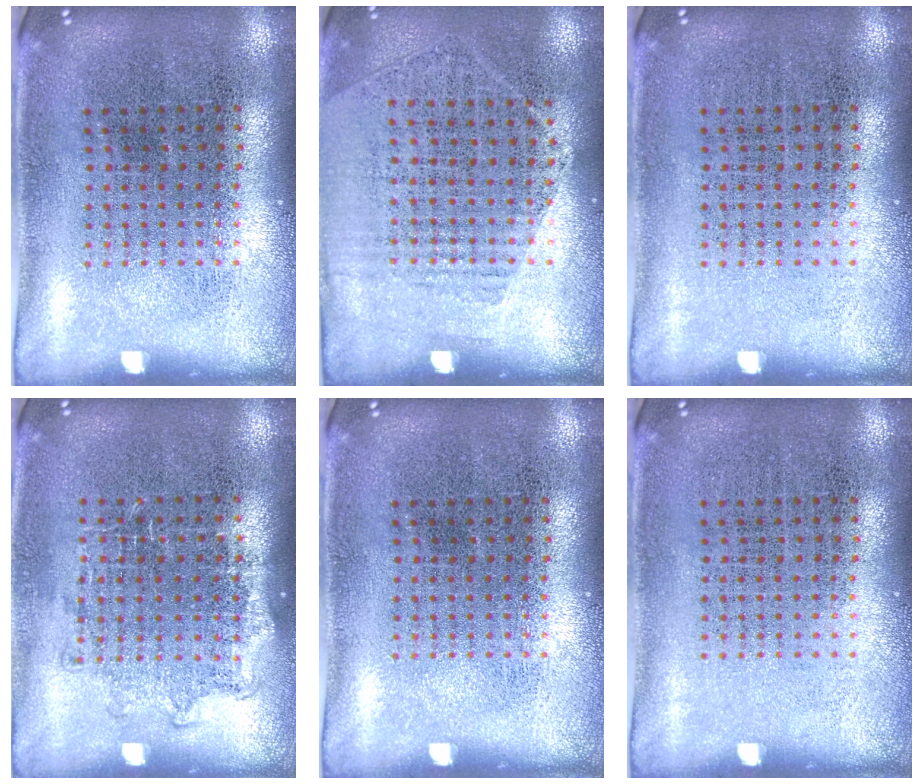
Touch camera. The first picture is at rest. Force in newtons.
{"total": 1.2, "press": 1.0, "slide": 0.7}
{"total": 0.0}
{"total": 1.1, "press": 0.9, "slide": 0.5}
{"total": 0.0}
{"total": 0.0}